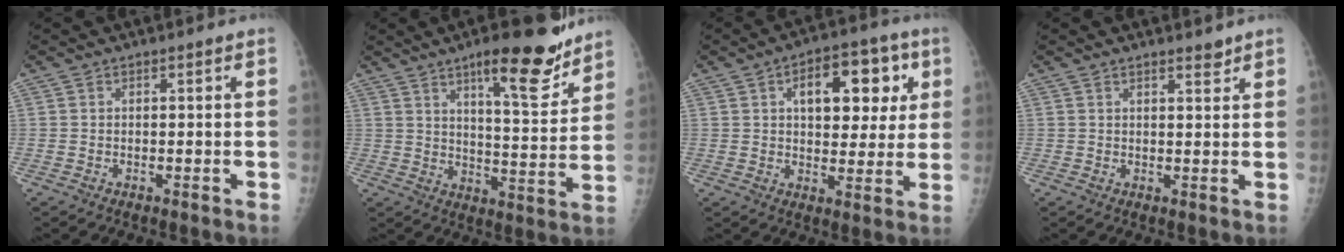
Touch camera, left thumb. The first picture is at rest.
{"total": 14.8, "force": [10.0, 3.7, 10.4], "torque": [-0.121, -0.065, 0.150]}
{"total": 14.1, "force": [4.8, 7.9, 10.6], "torque": [-0.096, 0.008, 0.068]}
{"total": 1.7, "force": [1.5, 0.4, 0.8], "torque": [-0.008, -0.011, 0.022]}